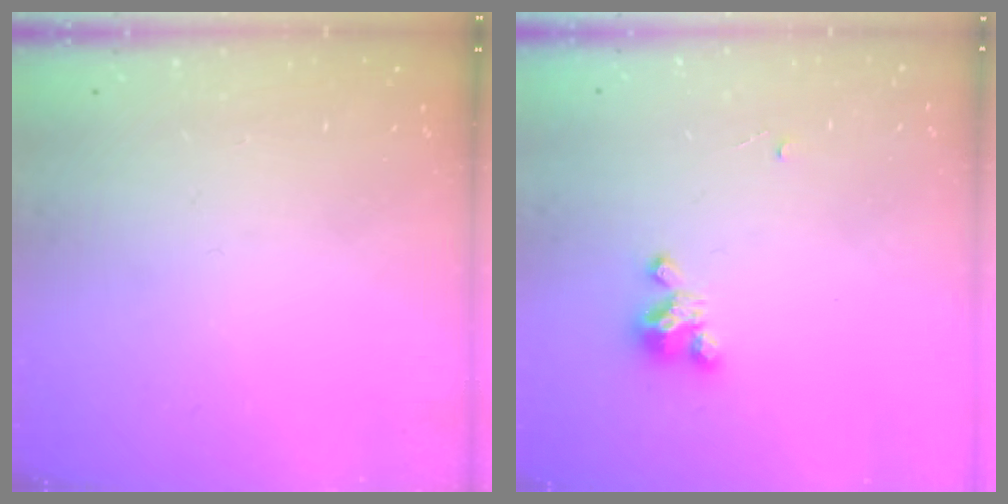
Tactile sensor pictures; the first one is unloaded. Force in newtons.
{"total": 3.2, "press": 3.2, "slide": 0.3}